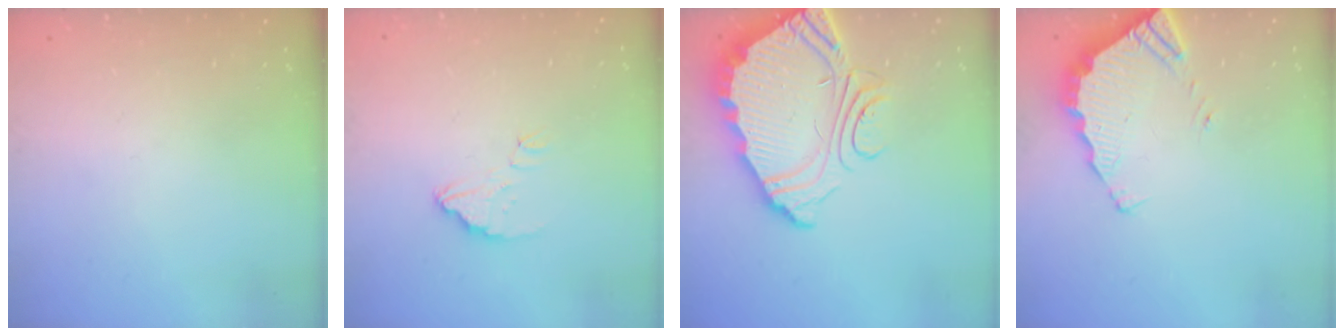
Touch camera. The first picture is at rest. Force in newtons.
{"total": 4.7, "press": 4.6, "slide": 0.6}
{"total": 10.5, "press": 10.5, "slide": 1.0}
{"total": 3.7, "press": 3.7, "slide": 0.2}